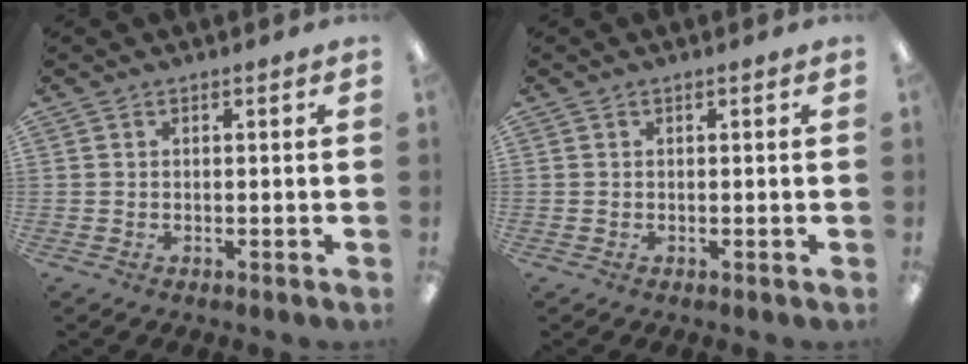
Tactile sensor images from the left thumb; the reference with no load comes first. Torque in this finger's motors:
{"motor_torque": [-0.10, 0.06, -0.14, 0.14, 0.00]}